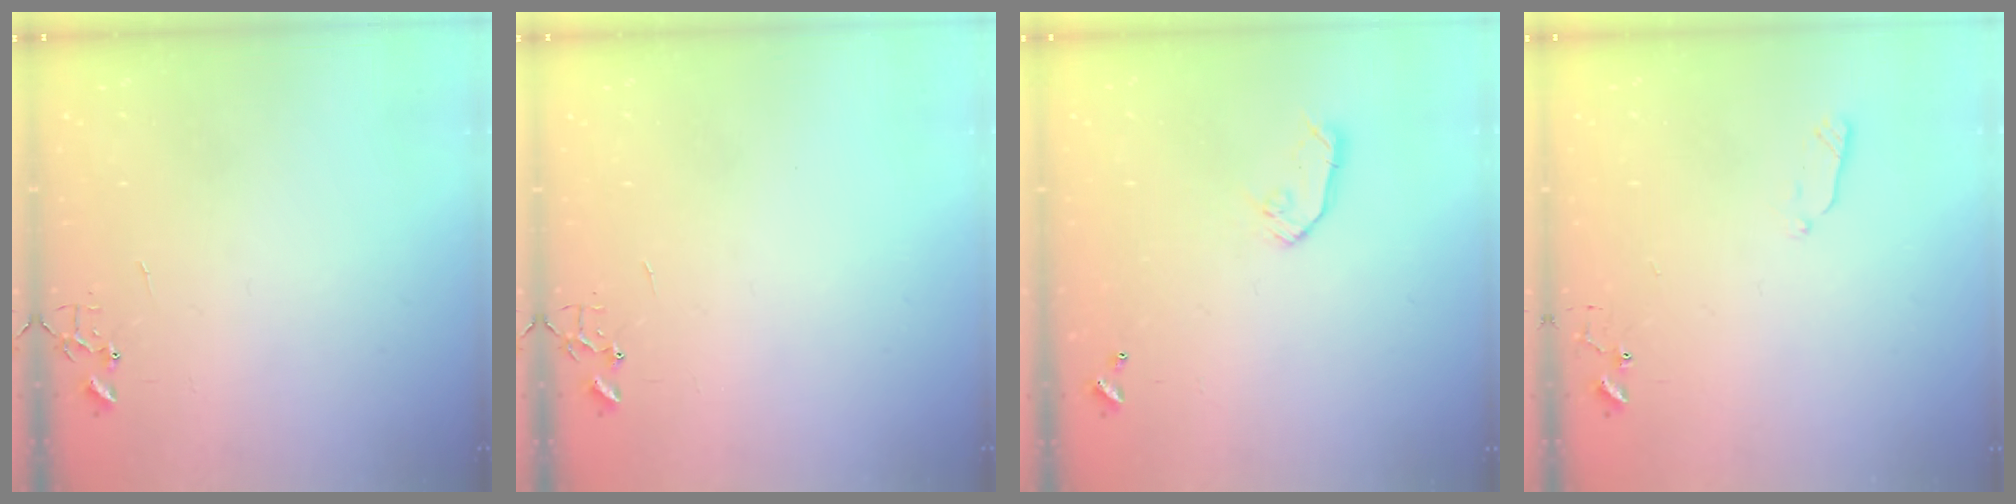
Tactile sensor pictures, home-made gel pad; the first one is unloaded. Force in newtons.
{"total": 0.0}
{"total": 7.3, "press": 7.3, "slide": 0.4}
{"total": 4.7, "press": 4.6, "slide": 0.9}